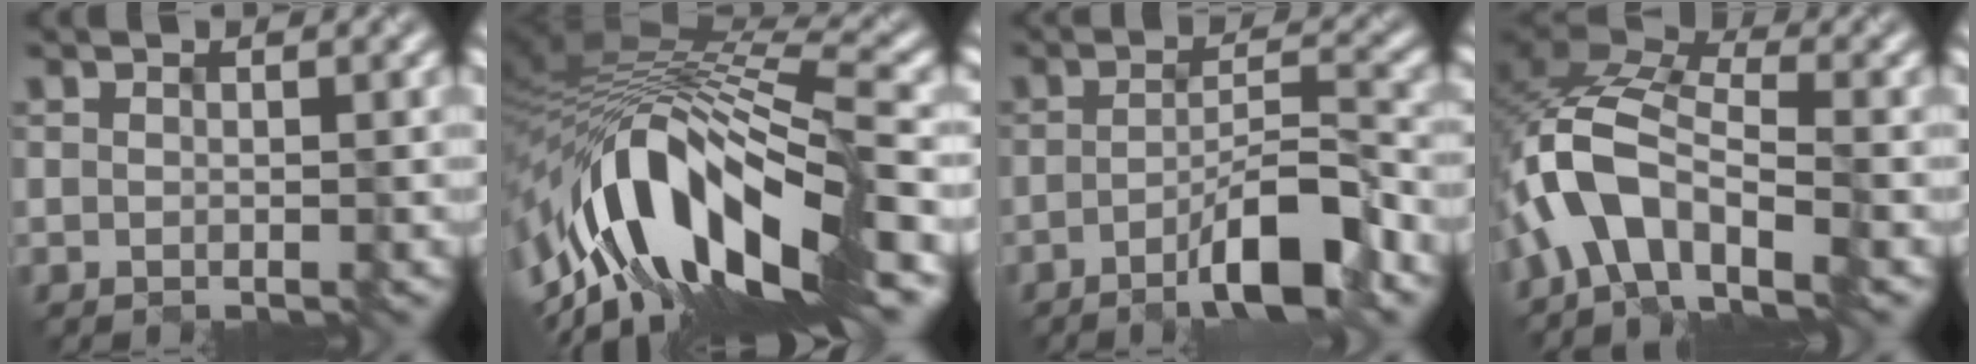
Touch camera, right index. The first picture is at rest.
{"total": 13.3, "force": [-5.7, 5.2, 10.9], "torque": [-0.184, 0.017, -0.095]}
{"total": 5.6, "force": [-3.1, 0.9, 4.6], "torque": [-0.075, 0.010, -0.053]}
{"total": 9.0, "force": [-4.0, 4.6, 6.6], "torque": [-0.129, 0.015, -0.083]}